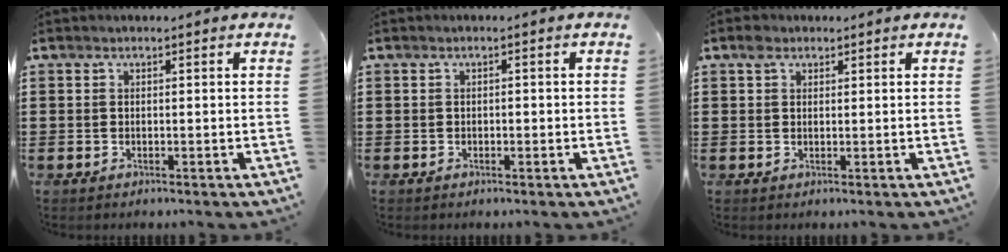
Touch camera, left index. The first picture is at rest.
{"total": 0.6, "force": [-0.2, 0.4, 0.5], "torque": [-0.010, 0.000, -0.004]}
{"total": 1.7, "force": [1.1, 1.1, 0.7], "torque": [-0.016, 0.006, 0.020]}